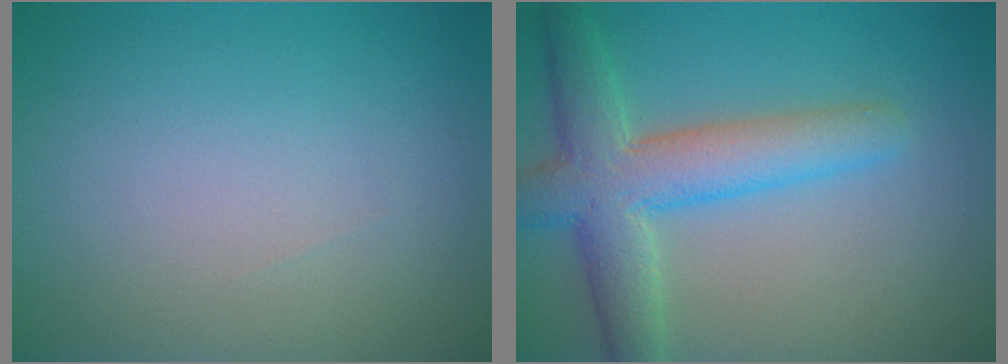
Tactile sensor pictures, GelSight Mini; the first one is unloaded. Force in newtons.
{"total": 6.5, "press": 6.5, "slide": 0.2}